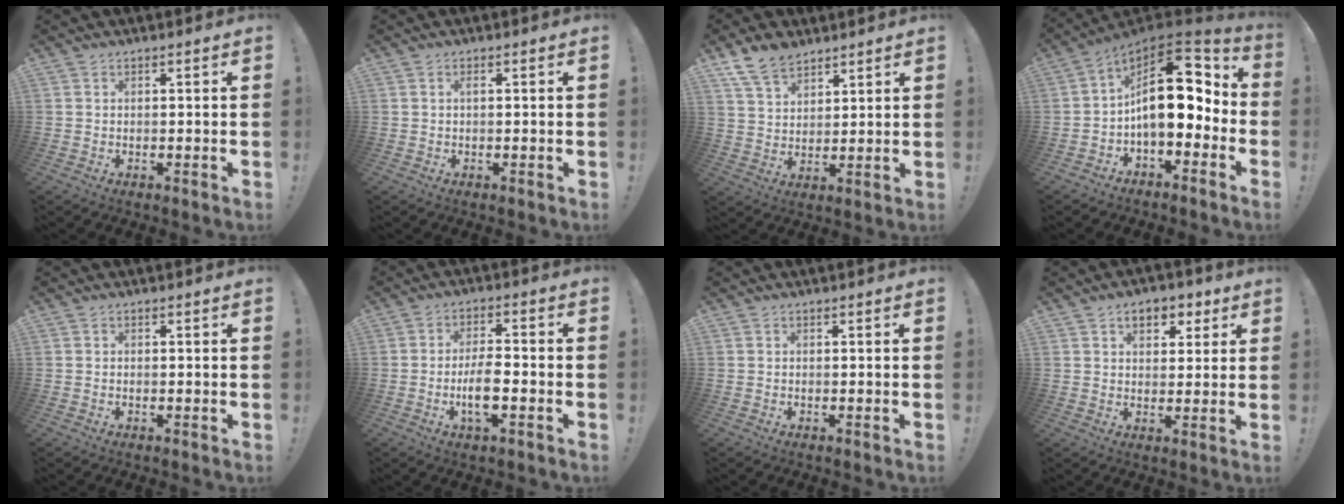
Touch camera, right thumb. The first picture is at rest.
{"total": 0.8, "force": [0.1, 0.1, 0.8], "torque": [-0.012, -0.001, 0.000]}
{"total": 9.4, "force": [7.2, 4.9, 3.5], "torque": [-0.069, -0.036, 0.141]}
{"total": 18.3, "force": [1.4, 9.4, 15.6], "torque": [-0.254, 0.004, 0.027]}
{"total": 0.0}
{"total": 8.2, "force": [-2.3, 2.5, 7.5], "torque": [-0.152, 0.001, -0.042]}
{"total": 0.0}
{"total": 7.1, "force": [3.4, 4.9, 3.9], "torque": [-0.049, -0.005, 0.059]}